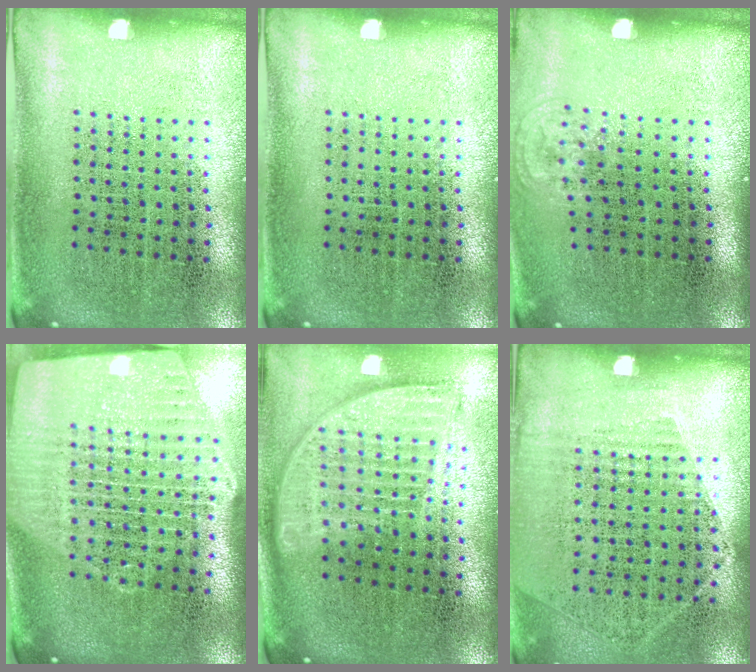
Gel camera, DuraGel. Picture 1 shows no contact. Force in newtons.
{"total": 0.0}
{"total": 0.6, "press": 0.5, "slide": 0.3}
{"total": 2.7, "press": 2.3, "slide": 1.4}
{"total": 1.8, "press": 1.5, "slide": 1.0}
{"total": 1.3, "press": 1.0, "slide": 0.8}